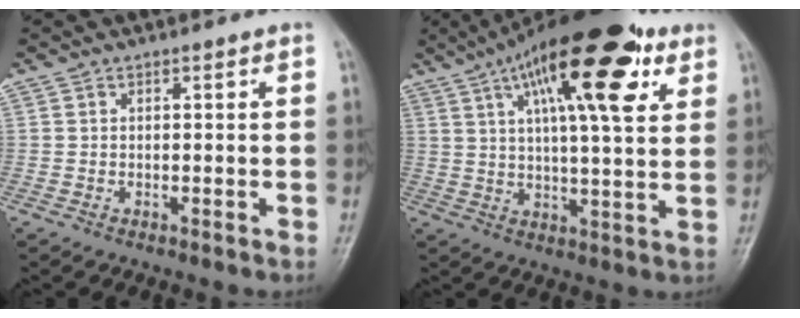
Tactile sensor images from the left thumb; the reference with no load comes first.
{"total": 21.6, "force": [10.1, 6.8, 17.8], "torque": [-0.261, -0.006, 0.155]}